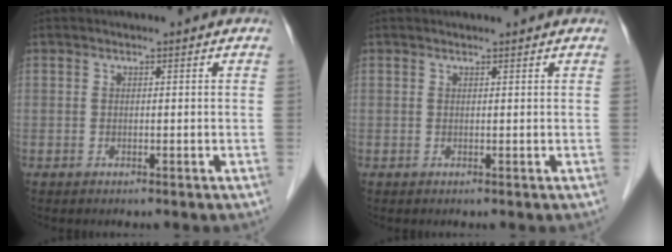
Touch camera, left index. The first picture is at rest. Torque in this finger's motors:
{"motor_torque": [0.21, -0.19, -0.05, -0.01]}